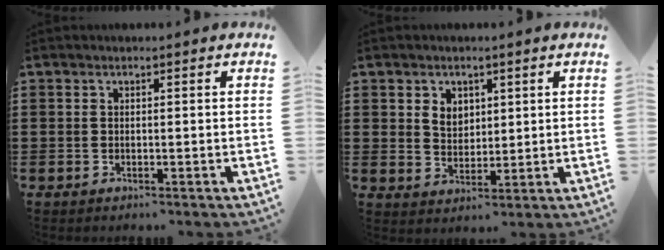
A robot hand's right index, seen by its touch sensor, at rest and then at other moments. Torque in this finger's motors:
{"motor_torque": [0.02, 0.02, 0.08, 0.07]}